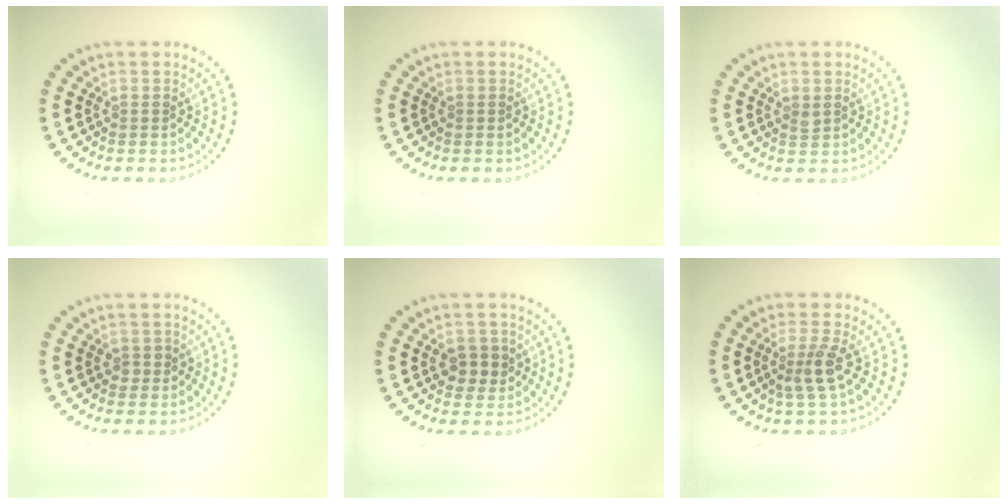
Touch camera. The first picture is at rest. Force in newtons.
{"total": 0.0}
{"total": 0.6, "press": 0.5, "slide": 0.3}
{"total": 0.8, "press": 0.8, "slide": 0.2}
{"total": 2.3, "press": 2.3, "slide": 0.6}
{"total": 2.4, "press": 1.9, "slide": 1.5}